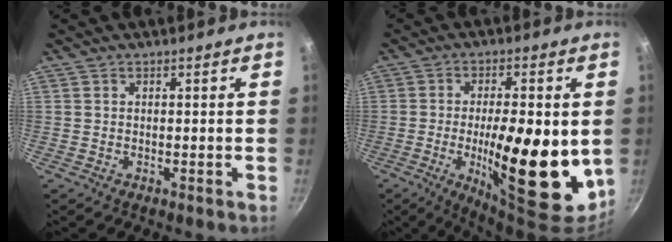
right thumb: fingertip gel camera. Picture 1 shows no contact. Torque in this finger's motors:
{"motor_torque": [2.55, 2.46, 2.37, 0.19, 0.62]}